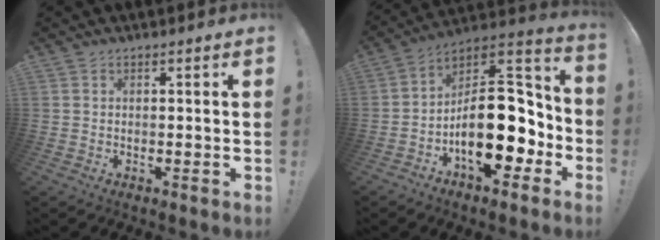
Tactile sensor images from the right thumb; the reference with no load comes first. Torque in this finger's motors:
{"motor_torque": [2.43, 2.55, 1.46, -1.30, 0.60]}